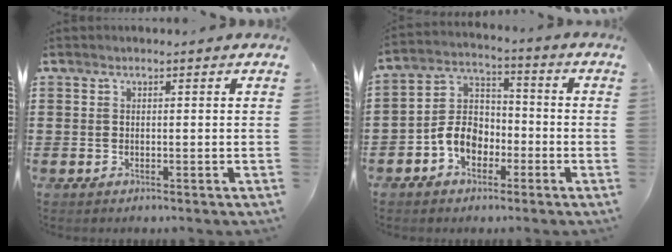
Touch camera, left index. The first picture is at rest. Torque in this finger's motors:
{"motor_torque": [0.94, 0.62, 0.57, 0.08]}